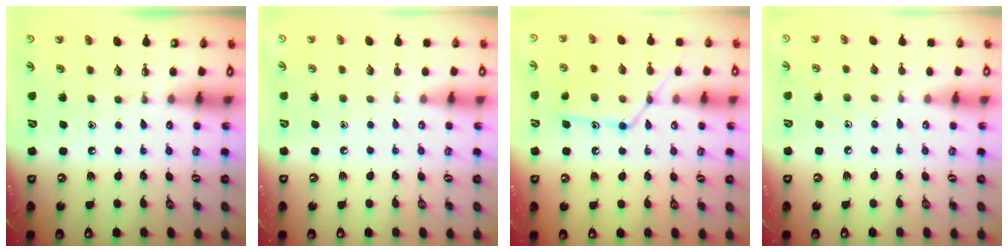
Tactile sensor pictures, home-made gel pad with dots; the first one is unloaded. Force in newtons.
{"total": 2.6, "press": 2.5, "slide": 0.3}
{"total": 12.9, "press": 12.9, "slide": 0.9}
{"total": 4.7, "press": 4.7, "slide": 0.5}